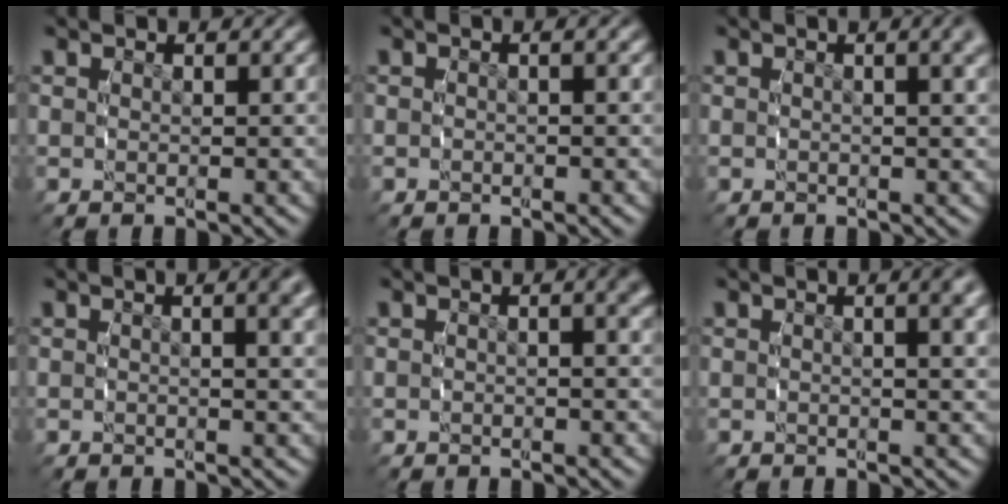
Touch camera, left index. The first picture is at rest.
{"total": 0.8, "force": [-0.7, -0.3, 0.1], "torque": [0.001, -0.001, -0.013]}
{"total": 1.7, "force": [0.6, 0.1, 1.5], "torque": [-0.016, 0.003, 0.005]}
{"total": 1.9, "force": [0.5, 0.2, 1.8], "torque": [-0.021, 0.001, 0.005]}
{"total": 1.0, "force": [-0.2, -0.1, 0.9], "torque": [-0.005, 0.002, -0.007]}
{"total": 1.6, "force": [0.4, 0.0, 1.6], "torque": [-0.019, 0.000, 0.004]}